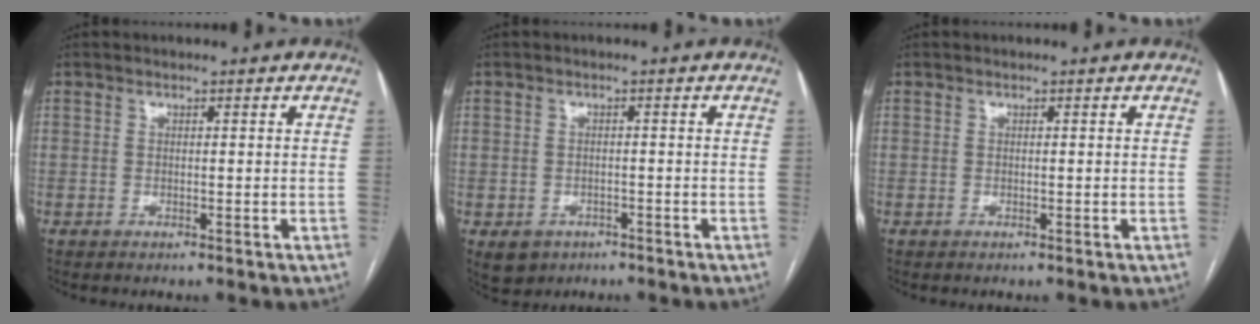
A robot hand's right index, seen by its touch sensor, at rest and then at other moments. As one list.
[{"total": 3.9, "force": [-2.2, 3.1, 0.9], "torque": [-0.010, 0.002, -0.027]}, {"total": 0.0}]